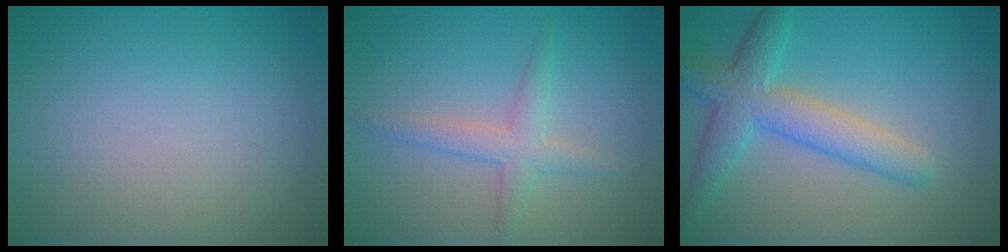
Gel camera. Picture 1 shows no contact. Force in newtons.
{"total": 2.5, "press": 2.5, "slide": 0.0}
{"total": 5.1, "press": 5.1, "slide": 0.1}